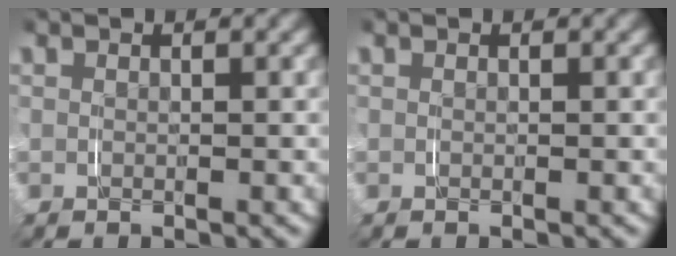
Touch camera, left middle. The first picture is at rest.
{"total": 0.0}